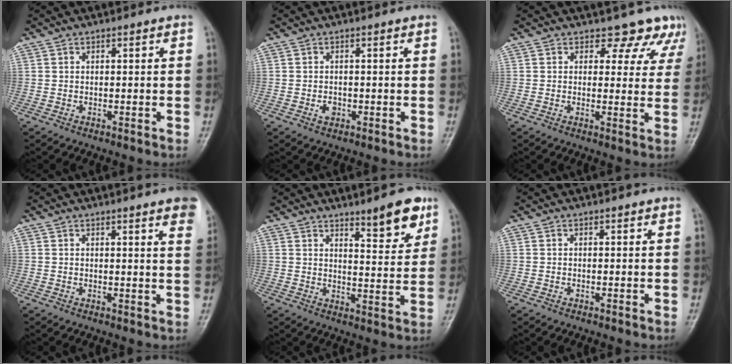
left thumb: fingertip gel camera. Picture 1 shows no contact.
{"total": 1.5, "force": [-0.4, 1.2, 0.9], "torque": [-0.011, 0.002, -0.006]}
{"total": 7.1, "force": [5.8, 4.0, 0.9], "torque": [0.036, -0.028, 0.047]}
{"total": 7.5, "force": [5.0, 1.0, 5.5], "torque": [-0.050, -0.009, 0.045]}
{"total": 8.5, "force": [5.8, 2.1, 5.8], "torque": [-0.063, -0.042, 0.083]}
{"total": 0.0}